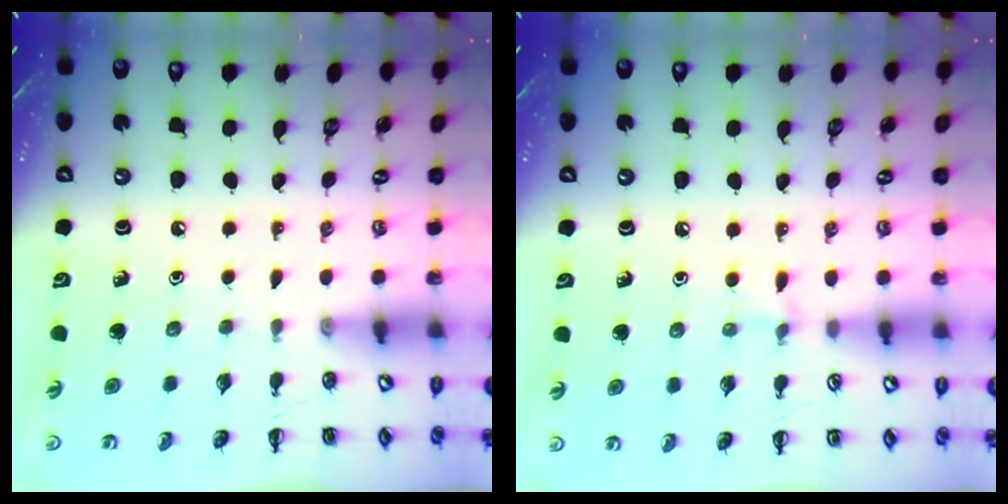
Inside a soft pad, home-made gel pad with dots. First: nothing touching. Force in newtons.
{"total": 4.8, "press": 4.5, "slide": 1.6}